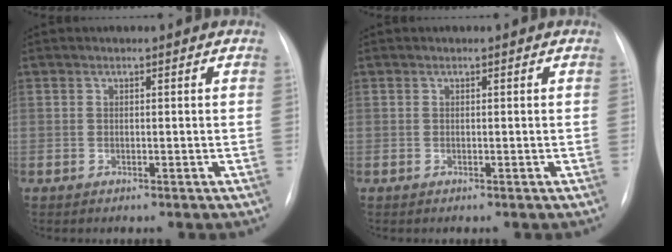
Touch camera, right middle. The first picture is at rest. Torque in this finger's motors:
{"motor_torque": [0.00, 0.00, -0.01, 0.00]}